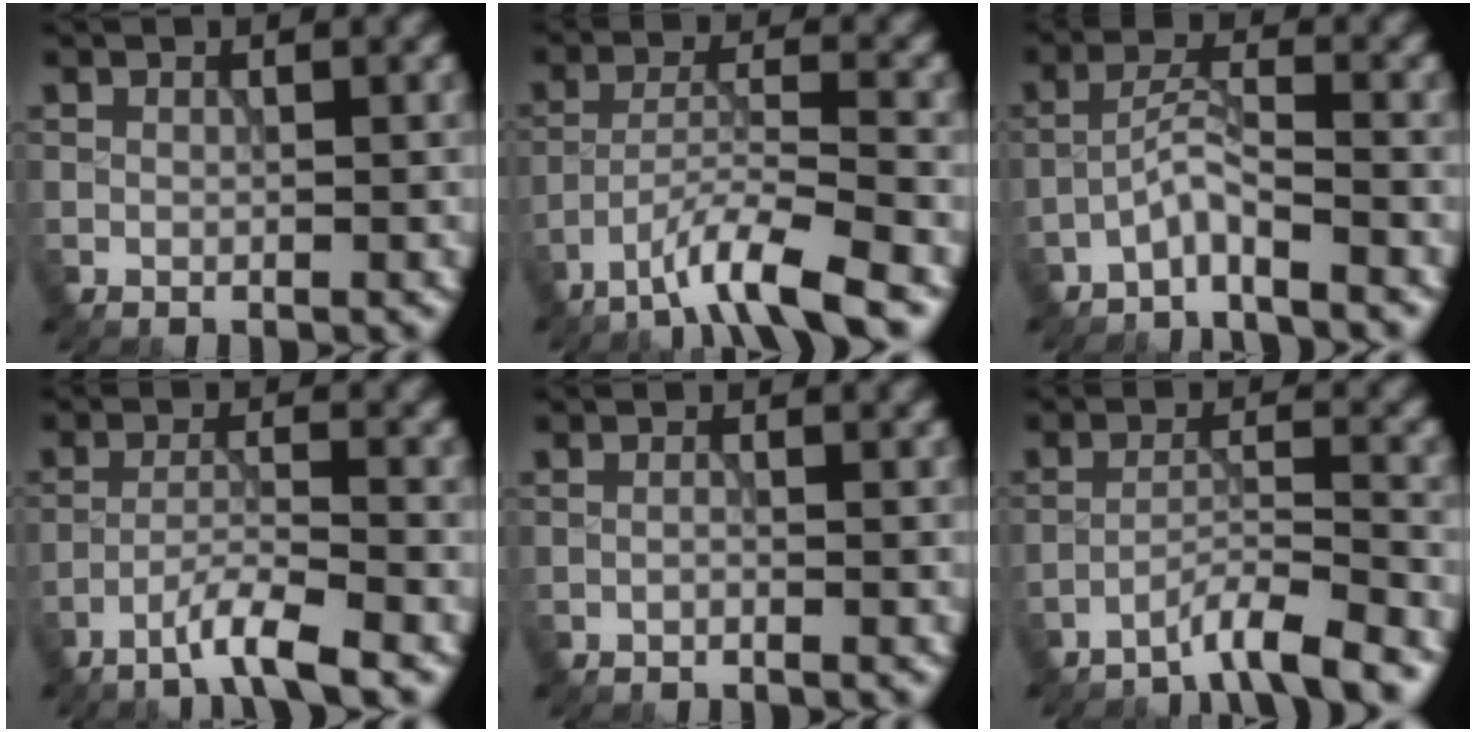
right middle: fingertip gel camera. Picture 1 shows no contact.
{"total": 6.4, "force": [-4.7, 0.6, 4.3], "torque": [-0.069, 0.002, -0.091]}
{"total": 2.7, "force": [-2.3, 0.0, 1.5], "torque": [-0.030, 0.011, -0.054]}
{"total": 4.1, "force": [-2.9, 0.2, 2.9], "torque": [-0.047, 0.006, -0.065]}
{"total": 0.6, "force": [-0.5, 0.0, 0.3], "torque": [-0.004, 0.001, -0.011]}
{"total": 4.3, "force": [-3.6, 0.2, 2.4], "torque": [-0.030, 0.011, -0.075]}